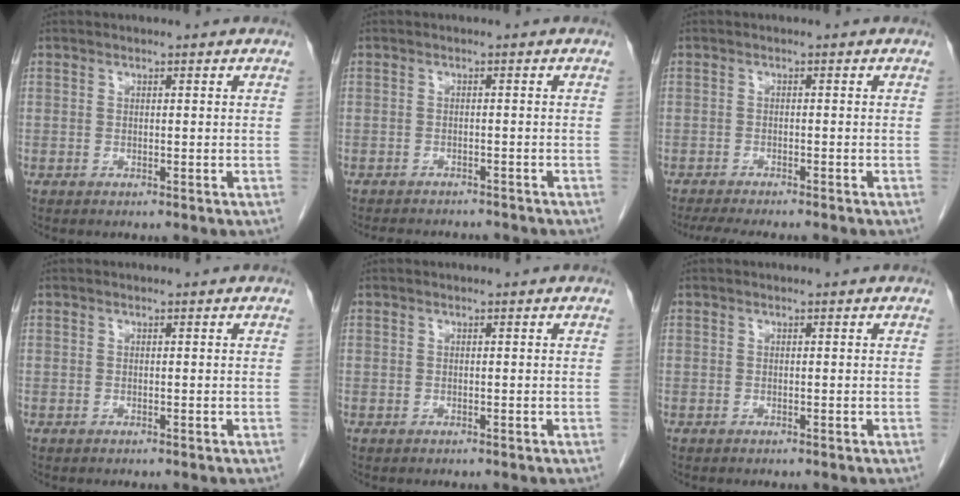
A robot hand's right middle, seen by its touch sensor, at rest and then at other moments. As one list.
[{"total": 7.3, "force": [-6.8, 2.0, 2.0], "torque": [-0.030, -0.003, -0.083]}, {"total": 9.0, "force": [-7.8, 1.2, 4.3], "torque": [-0.061, -0.015, -0.112]}, {"total": 0.0}, {"total": 0.0}, {"total": 0.0}]